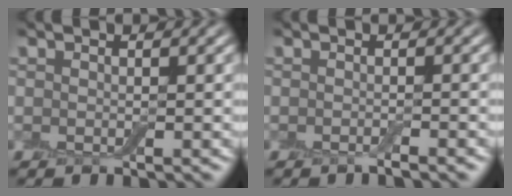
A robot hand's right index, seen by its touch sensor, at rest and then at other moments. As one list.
[{"total": 0.9, "force": [-0.6, 0.0, 0.6], "torque": [-0.008, -0.002, -0.013]}]